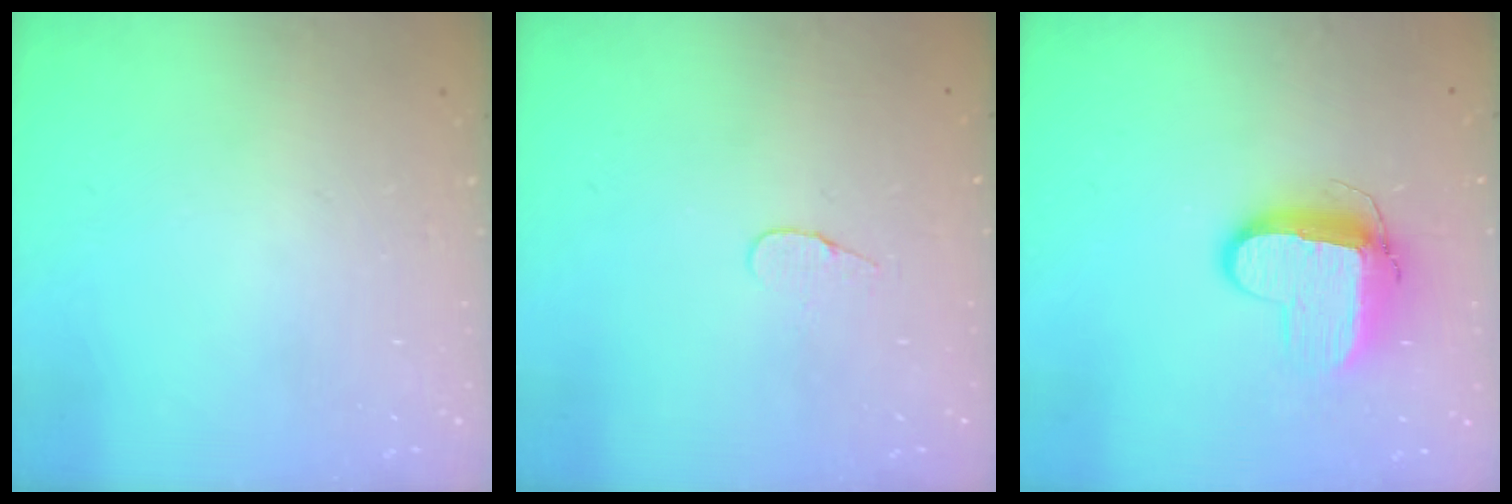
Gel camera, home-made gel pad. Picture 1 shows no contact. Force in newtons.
{"total": 4.0, "press": 4.0, "slide": 0.4}
{"total": 10.4, "press": 10.3, "slide": 0.9}